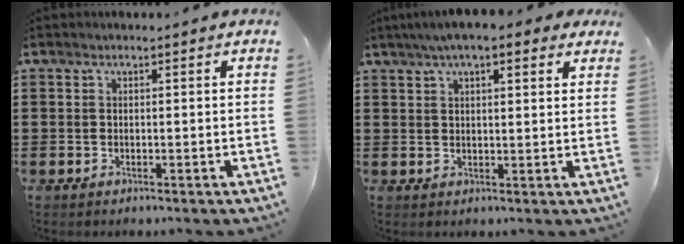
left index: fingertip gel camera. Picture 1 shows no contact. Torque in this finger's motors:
{"motor_torque": [2.14, 0.00, 0.50, 0.21]}